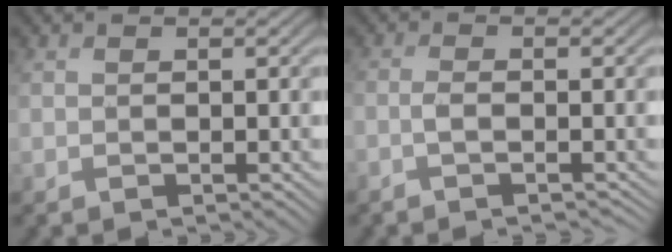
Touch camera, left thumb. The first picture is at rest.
{"total": 2.1, "force": [-1.1, 0.5, 1.8], "torque": [-0.036, 0.004, -0.027]}